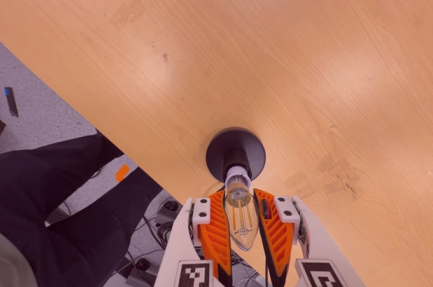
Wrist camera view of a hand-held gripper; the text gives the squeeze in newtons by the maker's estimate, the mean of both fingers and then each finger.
{"total": 21.5, "left": 23.3, "right": 19.7}